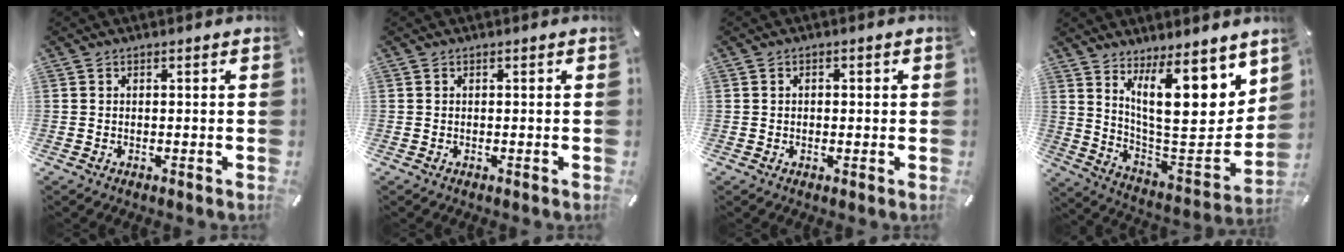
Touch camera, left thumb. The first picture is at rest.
{"total": 0.0}
{"total": 1.2, "force": [-0.2, 1.0, 0.6], "torque": [-0.013, 0.005, -0.005]}
{"total": 18.2, "force": [10.2, 6.8, 13.4], "torque": [-0.199, -0.080, 0.172]}